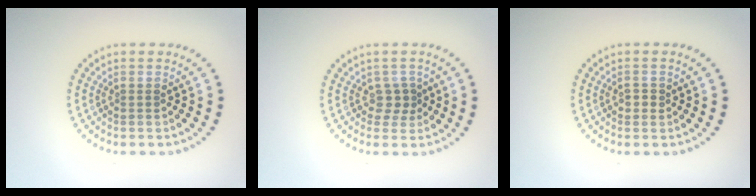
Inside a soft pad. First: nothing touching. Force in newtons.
{"total": 1.4, "press": 1.1, "slide": 0.8}
{"total": 0.9, "press": 0.9, "slide": 0.1}